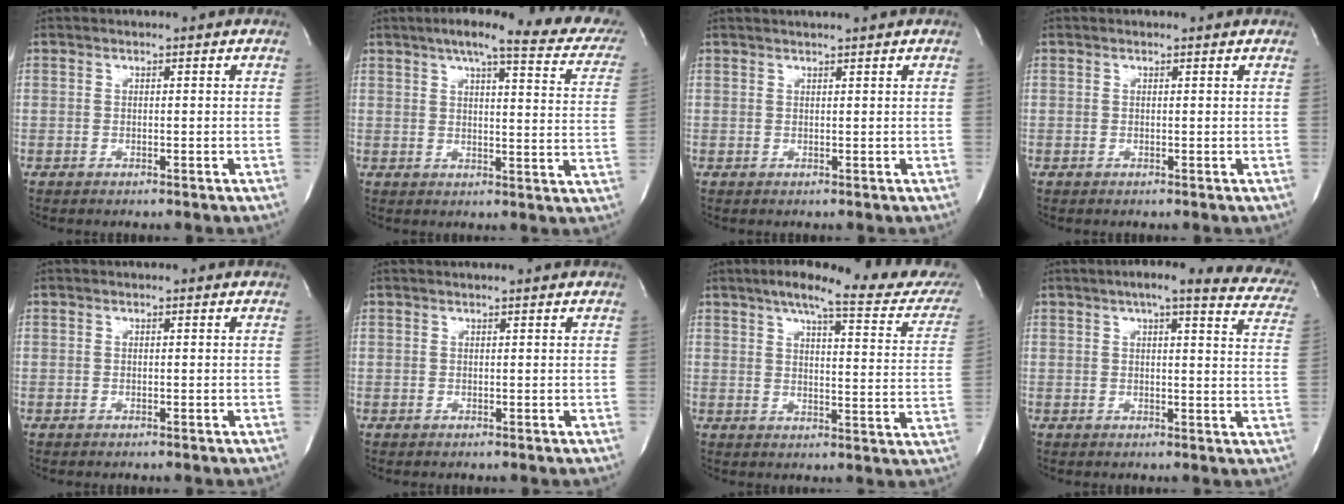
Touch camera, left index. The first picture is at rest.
{"total": 20.4, "force": [16.6, 3.3, 11.5], "torque": [-0.149, -0.005, 0.185]}
{"total": 3.0, "force": [2.8, -0.5, 1.1], "torque": [-0.012, 0.015, 0.041]}
{"total": 0.8, "force": [0.8, 0.1, 0.0], "torque": [-0.011, 0.004, 0.009]}
{"total": 0.0}
{"total": 2.0, "force": [1.8, -0.2, 0.7], "torque": [-0.009, 0.012, 0.025]}
{"total": 20.5, "force": [17.5, 2.5, 10.4], "torque": [-0.137, -0.029, 0.203]}
{"total": 17.6, "force": [14.9, 3.3, 8.8], "torque": [-0.103, -0.009, 0.153]}